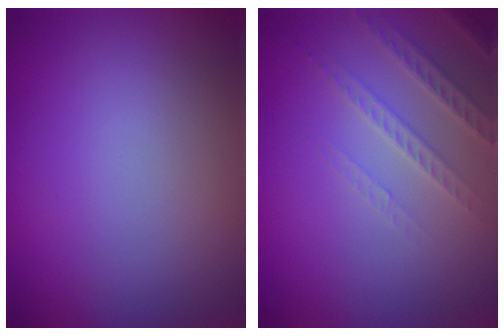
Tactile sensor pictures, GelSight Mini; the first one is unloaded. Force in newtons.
{"total": 2.5, "press": 2.4, "slide": 0.7}